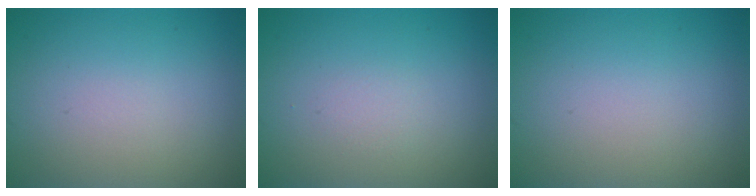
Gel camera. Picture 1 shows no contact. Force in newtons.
{"total": 0.7, "press": 0.7, "slide": 0.0}
{"total": 0.0}